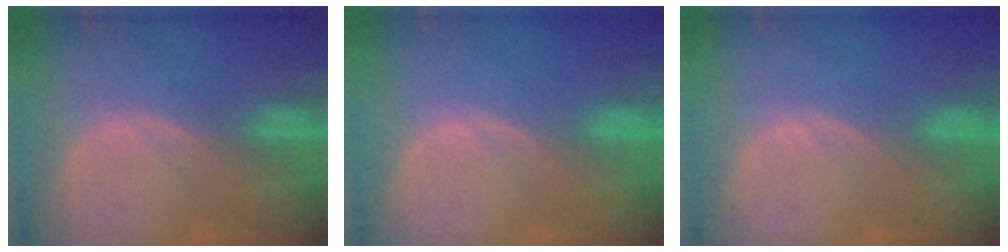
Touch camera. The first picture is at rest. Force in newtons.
{"total": 0.0}
{"total": 0.0}